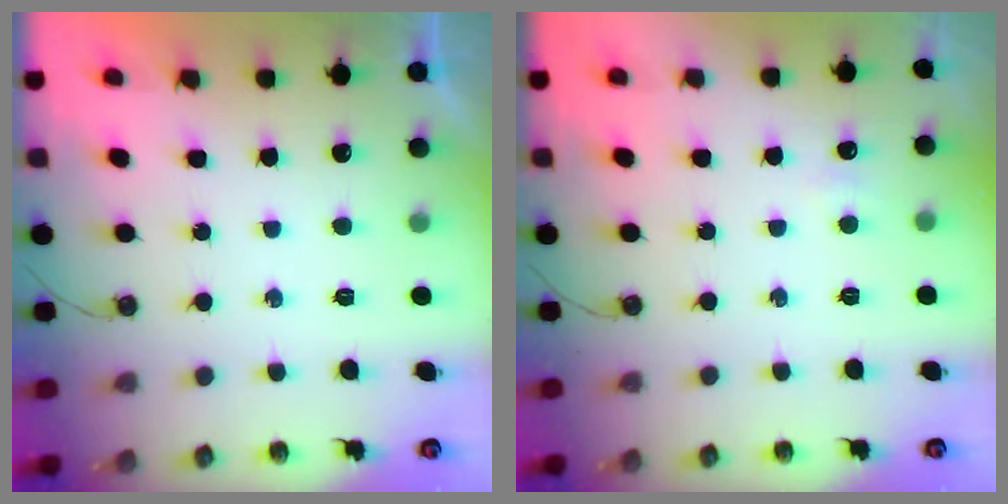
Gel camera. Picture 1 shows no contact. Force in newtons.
{"total": 2.9, "press": 2.5, "slide": 1.6}